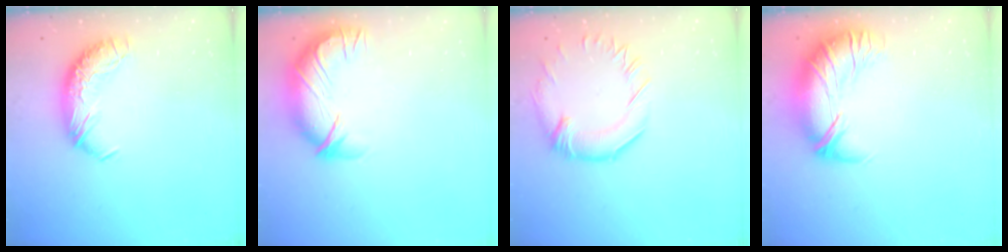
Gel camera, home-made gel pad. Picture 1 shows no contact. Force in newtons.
{"total": 3.2, "press": 0.2, "slide": 3.1}
{"total": 1.3, "press": 0.6, "slide": 1.1}
{"total": 2.9, "press": 0.6, "slide": 2.9}